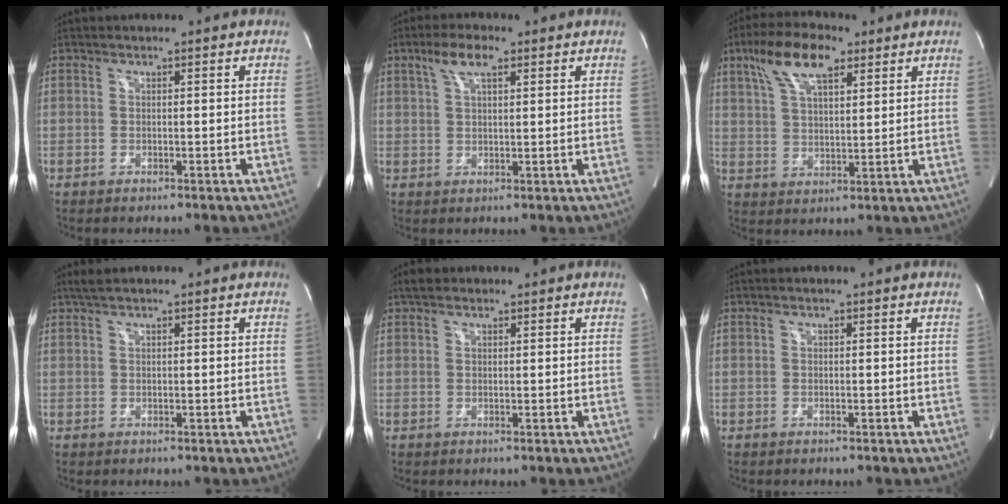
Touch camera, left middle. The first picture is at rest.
{"total": 4.8, "force": [2.7, 1.4, 3.7], "torque": [-0.079, 0.016, 0.053]}
{"total": 10.6, "force": [6.0, 3.7, 7.8], "torque": [-0.155, 0.023, 0.113]}
{"total": 1.8, "force": [1.4, 0.1, 1.1], "torque": [-0.025, 0.017, 0.028]}
{"total": 2.1, "force": [1.5, 1.1, 0.8], "torque": [-0.017, 0.017, 0.024]}
{"total": 0.0}